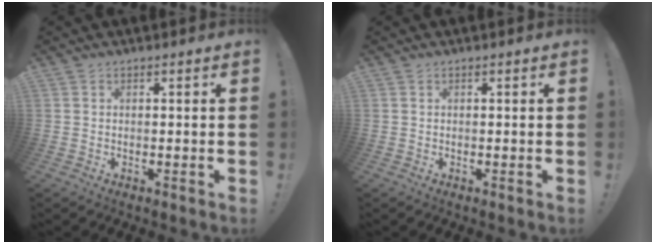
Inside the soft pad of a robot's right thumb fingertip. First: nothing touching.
{"total": 0.0}